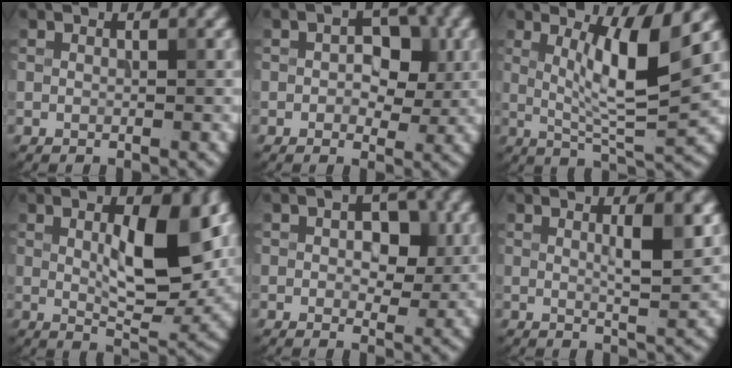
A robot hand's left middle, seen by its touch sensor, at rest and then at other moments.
{"total": 4.4, "force": [0.6, 2.8, 3.4], "torque": [-0.038, -0.001, 0.002]}
{"total": 6.8, "force": [2.1, 1.2, 6.4], "torque": [-0.109, -0.010, 0.039]}
{"total": 8.3, "force": [1.5, 3.2, 7.5], "torque": [-0.113, -0.005, 0.029]}
{"total": 3.9, "force": [0.6, 2.4, 3.1], "torque": [-0.039, -0.001, 0.006]}
{"total": 3.6, "force": [1.0, 0.7, 3.4], "torque": [-0.049, -0.001, 0.014]}